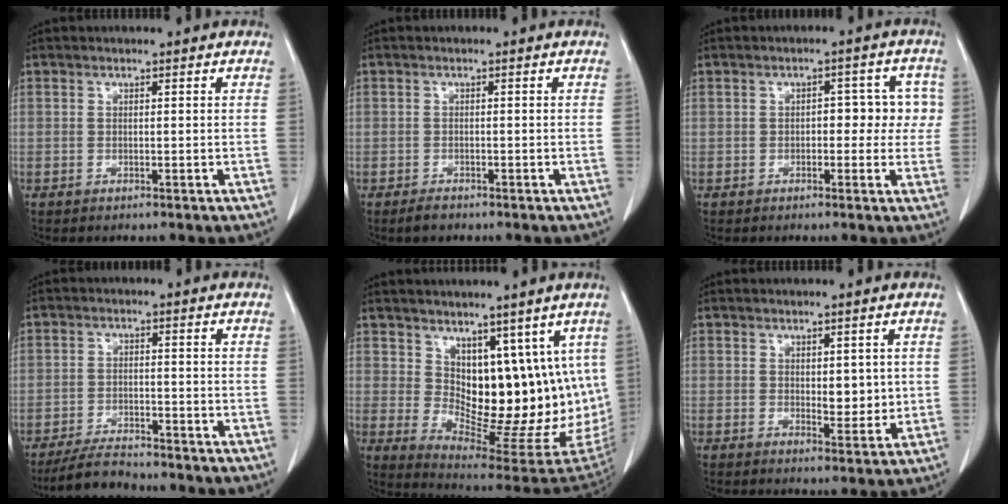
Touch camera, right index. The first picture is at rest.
{"total": 1.3, "force": [-1.1, 0.6, 0.4], "torque": [-0.009, 0.000, -0.017]}
{"total": 5.5, "force": [0.2, 3.2, 4.5], "torque": [-0.038, 0.029, 0.003]}
{"total": 5.1, "force": [-4.9, 1.0, 1.3], "torque": [-0.023, -0.014, -0.086]}
{"total": 14.6, "force": [4.5, 7.4, 11.8], "torque": [-0.146, -0.012, 0.087]}
{"total": 4.0, "force": [0.6, 2.0, 3.5], "torque": [-0.043, -0.010, 0.015]}